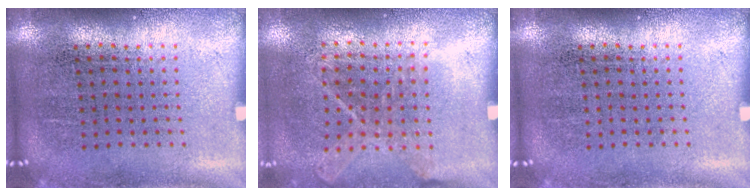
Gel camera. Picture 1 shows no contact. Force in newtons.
{"total": 1.1, "press": 0.9, "slide": 0.6}
{"total": 0.0}